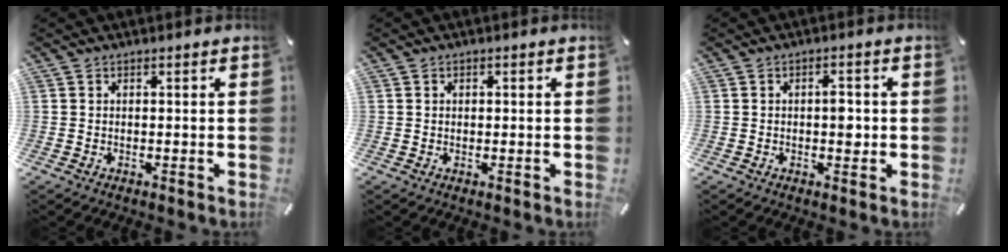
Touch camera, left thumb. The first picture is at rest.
{"total": 0.5, "force": [0.2, 0.4, 0.3], "torque": [-0.006, 0.003, 0.002]}
{"total": 3.5, "force": [-0.1, 1.9, 2.9], "torque": [-0.031, -0.004, -0.007]}